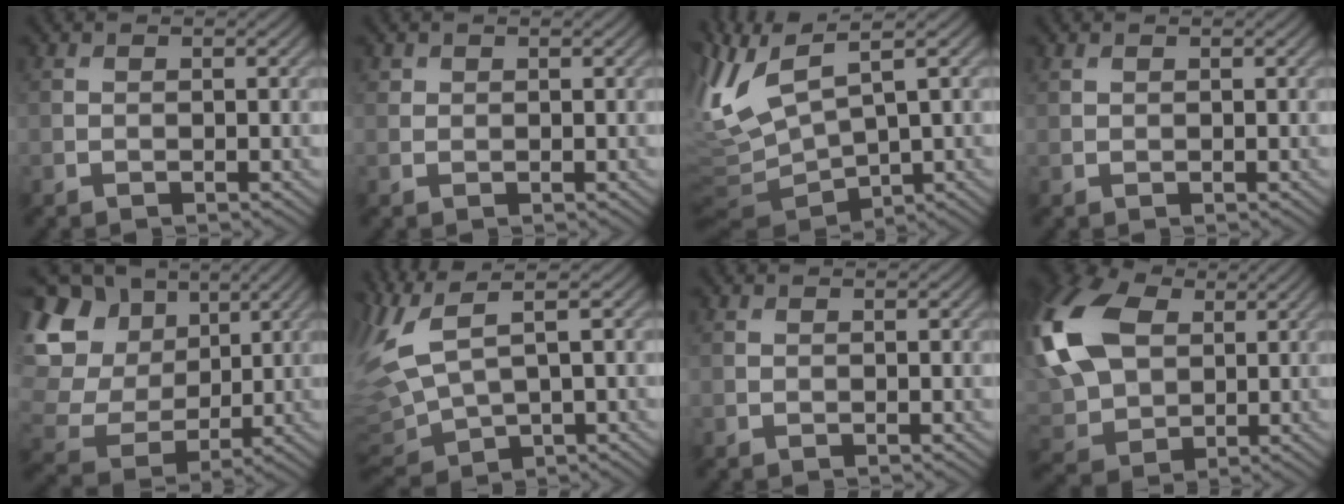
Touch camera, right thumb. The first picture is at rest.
{"total": 0.7, "force": [0.5, 0.5, 0.1], "torque": [0.000, -0.003, 0.011]}
{"total": 10.0, "force": [2.2, 3.8, 8.9], "torque": [-0.217, 0.000, 0.046]}
{"total": 0.7, "force": [0.5, 0.3, 0.3], "torque": [-0.009, 0.000, 0.014]}
{"total": 14.7, "force": [4.6, 11.6, 7.8], "torque": [-0.251, 0.043, 0.100]}
{"total": 10.5, "force": [3.1, 4.6, 8.9], "torque": [-0.262, -0.003, 0.073]}
{"total": 0.0}
{"total": 17.2, "force": [4.1, 11.6, 12.0], "torque": [-0.317, 0.021, 0.074]}